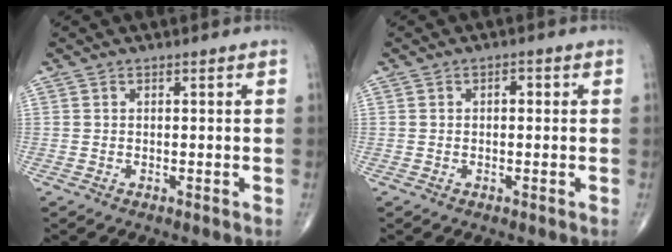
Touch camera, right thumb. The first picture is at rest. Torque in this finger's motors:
{"motor_torque": [1.48, 2.90, 0.18, 0.02, 0.00]}